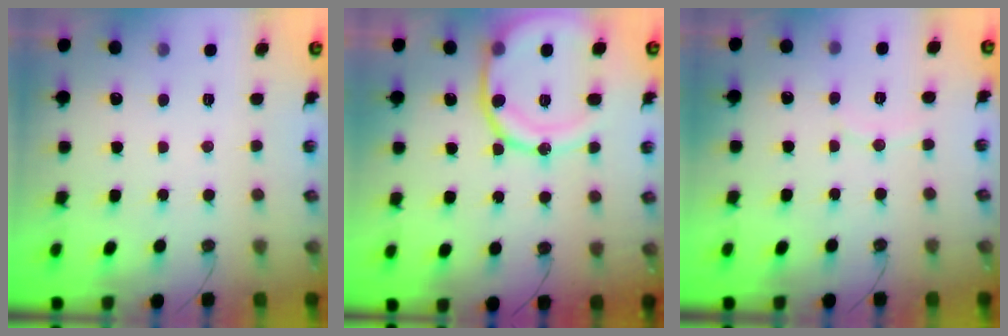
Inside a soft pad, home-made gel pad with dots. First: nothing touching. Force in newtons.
{"total": 15.8, "press": 15.6, "slide": 1.9}
{"total": 3.5, "press": 3.5, "slide": 0.4}